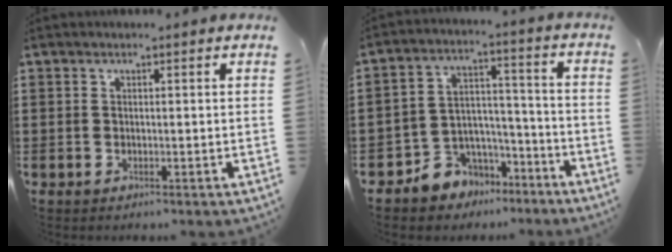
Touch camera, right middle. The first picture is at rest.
{"total": 6.2, "force": [-4.7, 4.1, -0.3], "torque": [-0.019, 0.010, -0.094]}